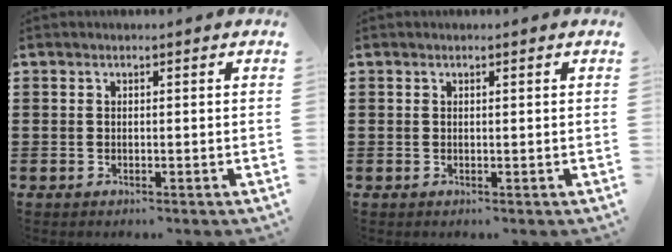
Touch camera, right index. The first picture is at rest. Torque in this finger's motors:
{"motor_torque": [-0.08, -0.05, 0.00, 0.01]}